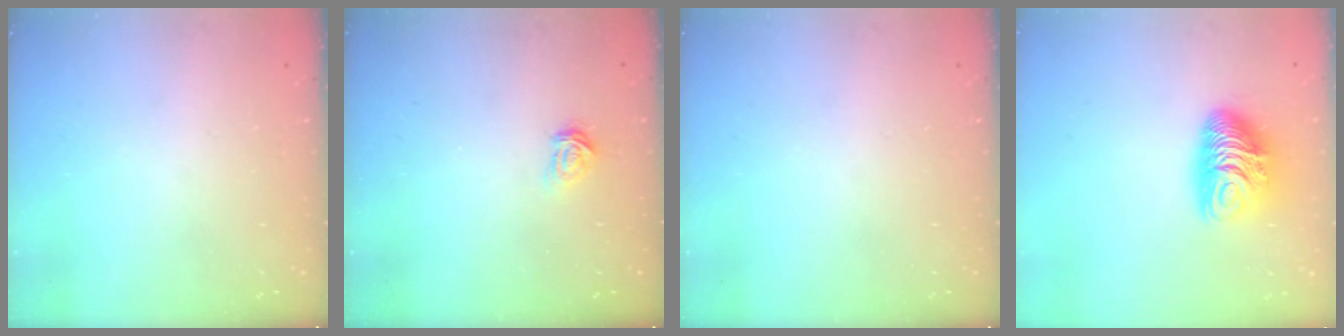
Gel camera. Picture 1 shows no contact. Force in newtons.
{"total": 3.0, "press": 3.0, "slide": 0.3}
{"total": 0.0}
{"total": 11.6, "press": 11.6, "slide": 0.8}